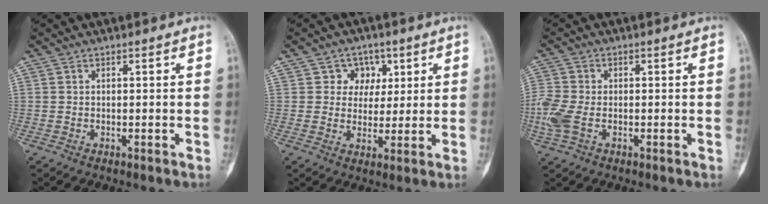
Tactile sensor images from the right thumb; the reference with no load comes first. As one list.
[{"total": 5.9, "force": [2.4, 5.2, 1.3], "torque": [0.020, -0.001, 0.033]}, {"total": 7.1, "force": [-1.5, 4.6, 5.2], "torque": [-0.145, 0.006, -0.034]}]